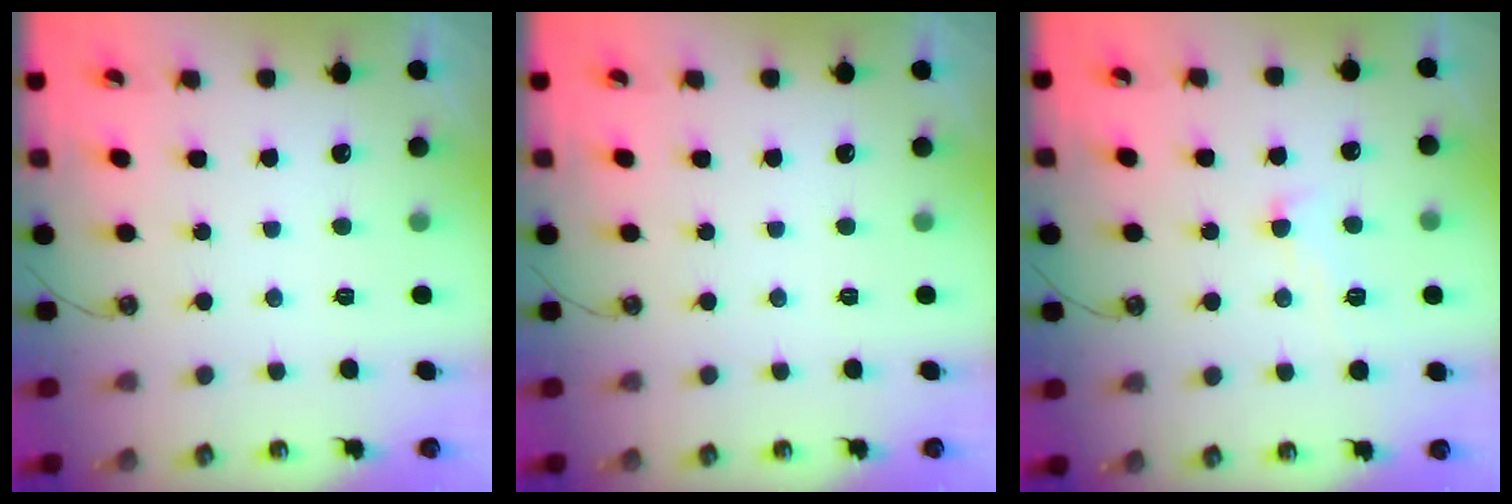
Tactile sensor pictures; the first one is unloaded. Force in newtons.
{"total": 0.0}
{"total": 1.1, "press": 0.7, "slide": 0.9}